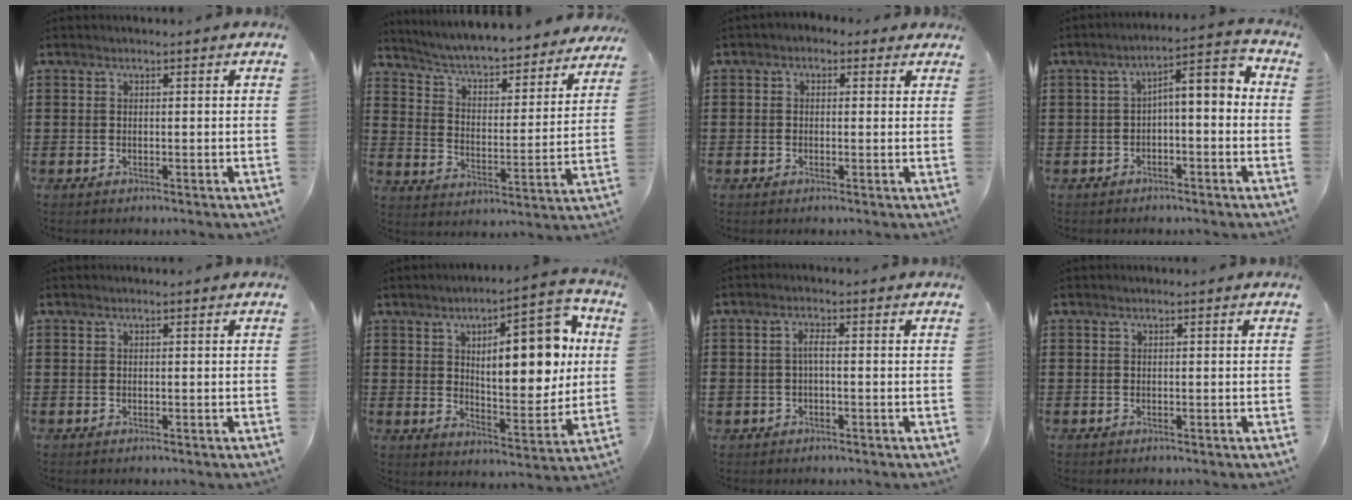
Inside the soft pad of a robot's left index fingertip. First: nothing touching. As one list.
[{"total": 4.3, "force": [4.1, 0.2, 1.3], "torque": [-0.048, -0.041, 0.061]}, {"total": 1.5, "force": [0.1, 1.5, 0.4], "torque": [-0.012, 0.009, 0.001]}, {"total": 3.5, "force": [-1.7, 1.2, 2.8], "torque": [-0.053, -0.003, -0.047]}, {"total": 0.0}, {"total": 12.8, "force": [3.8, 4.9, 11.2], "torque": [-0.157, -0.012, 0.056]}, {"total": 2.5, "force": [-0.7, 1.0, 2.2], "torque": [-0.052, 0.004, -0.018]}, {"total": 0.0}]